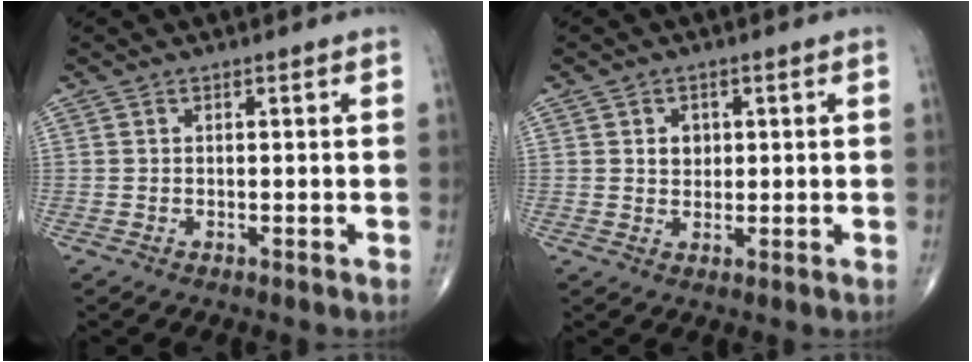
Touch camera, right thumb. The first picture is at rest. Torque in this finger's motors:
{"motor_torque": [0.20, 0.12, 0.58, 0.22, 0.00]}